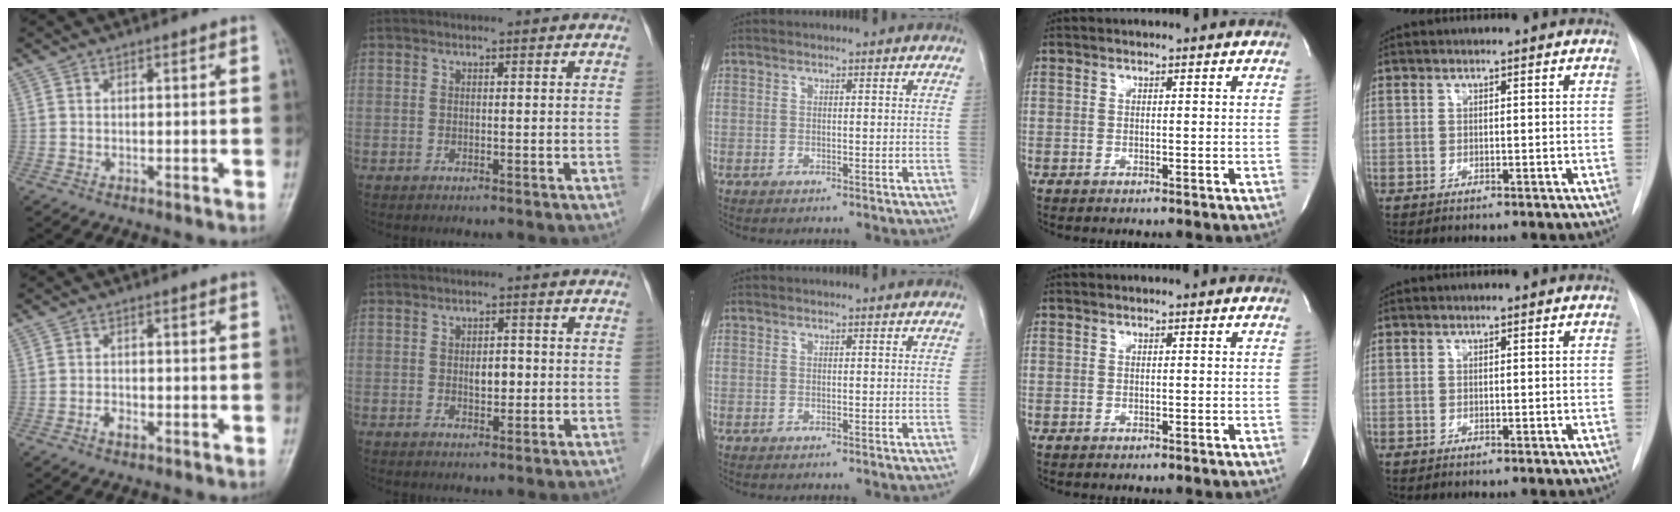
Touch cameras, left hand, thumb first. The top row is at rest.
{"thumb": {"total": 1.9, "force": [-1.1, 1.2, 1.1], "torque": [-0.018, 0.006, -0.019]}, "index": {"total": 2.5, "force": [-0.3, 1.4, 2.0], "torque": [-0.033, -0.001, -0.002]}}